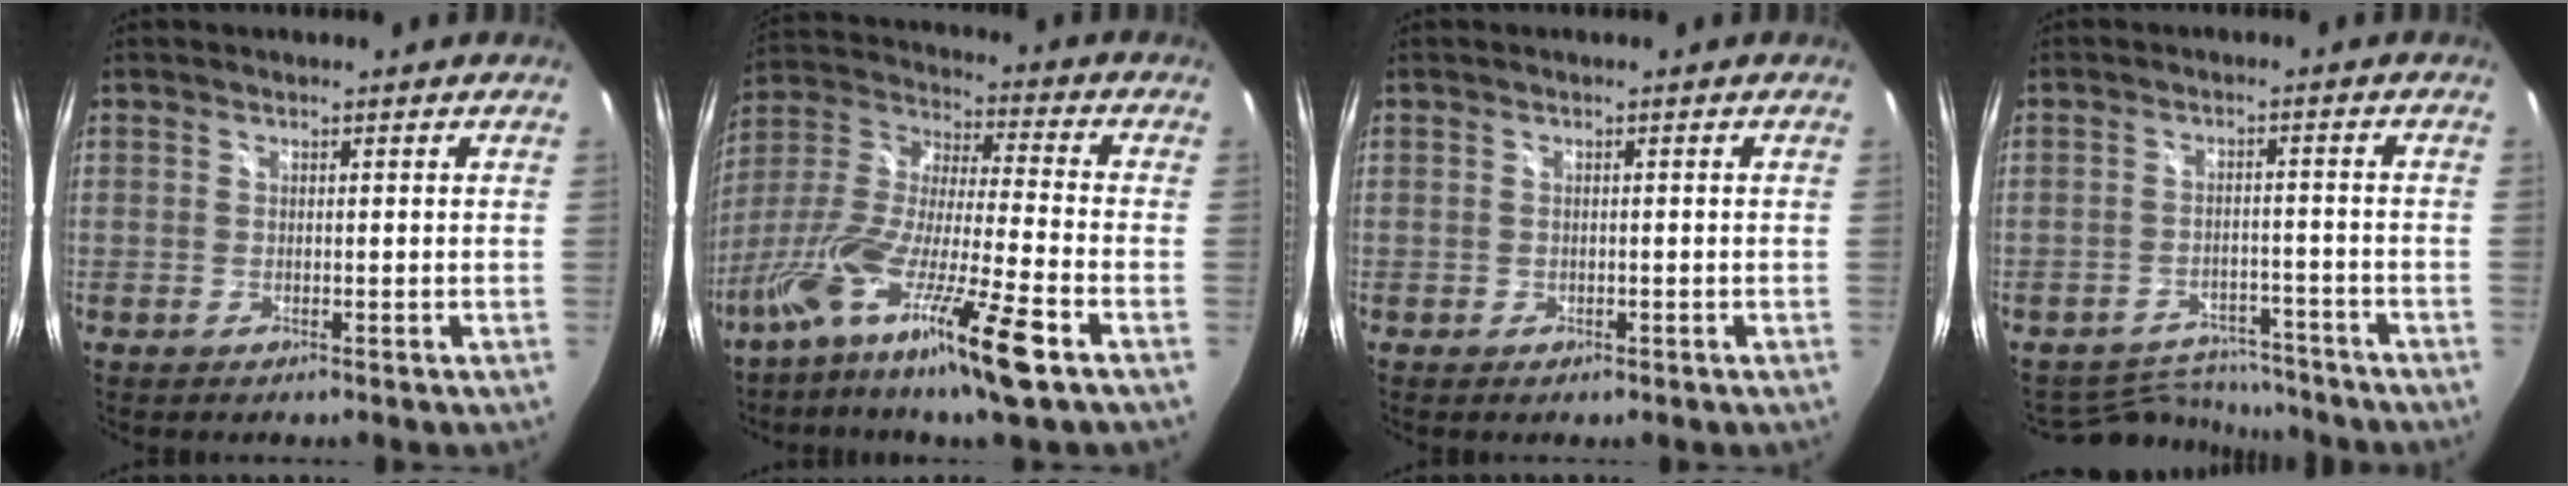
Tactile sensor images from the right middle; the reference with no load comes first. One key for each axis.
{"total": 19.6, "fx": -11.7, "fy": 0.6, "fz": 15.6, "tx": -0.297, "ty": -0.042, "tz": -0.218}
{"total": 1.0, "fx": -0.5, "fy": 0.8, "fz": 0.3, "tx": -0.006, "ty": -0.004, "tz": -0.007}
{"total": 8.7, "fx": -8.2, "fy": 2.7, "fz": 0.2, "tx": -0.016, "ty": 0.014, "tz": -0.119}